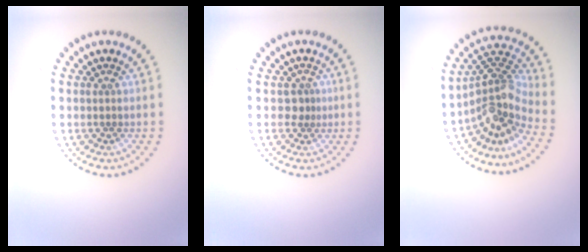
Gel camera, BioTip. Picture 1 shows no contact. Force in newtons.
{"total": 1.1, "press": 0.6, "slide": 0.9}
{"total": 4.7, "press": 3.2, "slide": 3.4}